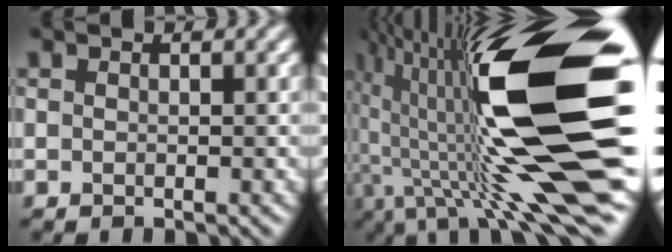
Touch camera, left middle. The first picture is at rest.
{"total": 20.0, "force": [1.0, 5.6, 19.2], "torque": [-0.332, 0.016, 0.008]}